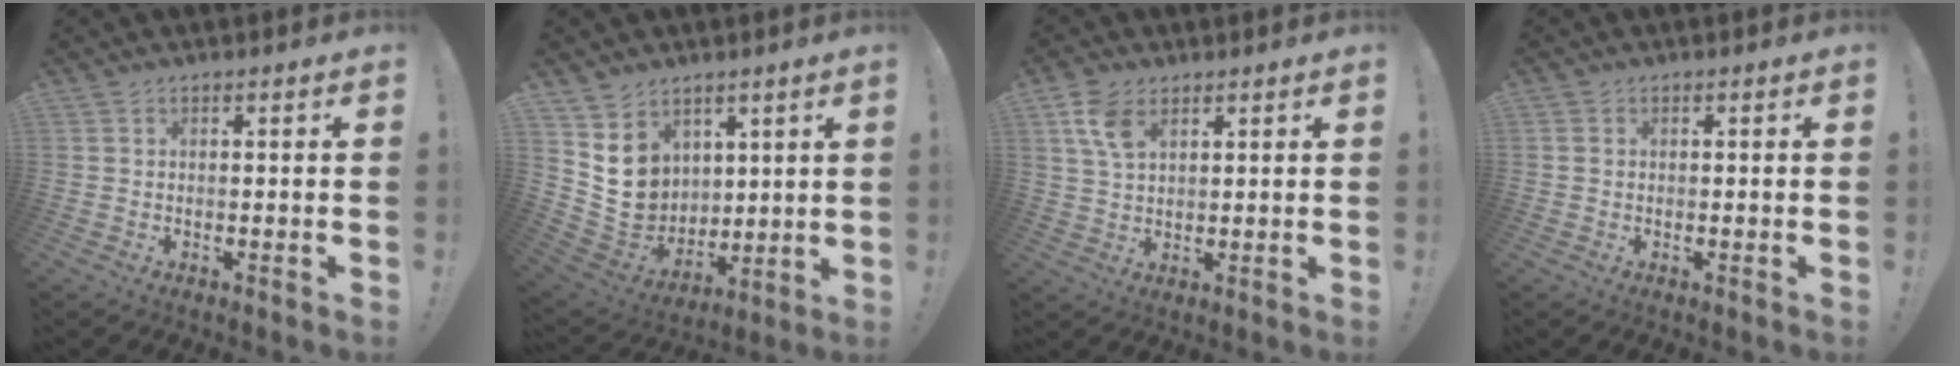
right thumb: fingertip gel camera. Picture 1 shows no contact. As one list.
[{"total": 12.1, "force": [5.9, 9.9, 3.5], "torque": [-0.058, -0.050, 0.125]}, {"total": 7.4, "force": [3.7, 4.0, 4.9], "torque": [-0.092, -0.012, 0.071]}, {"total": 1.0, "force": [0.0, 0.9, 0.2], "torque": [-0.006, 0.004, 0.002]}]